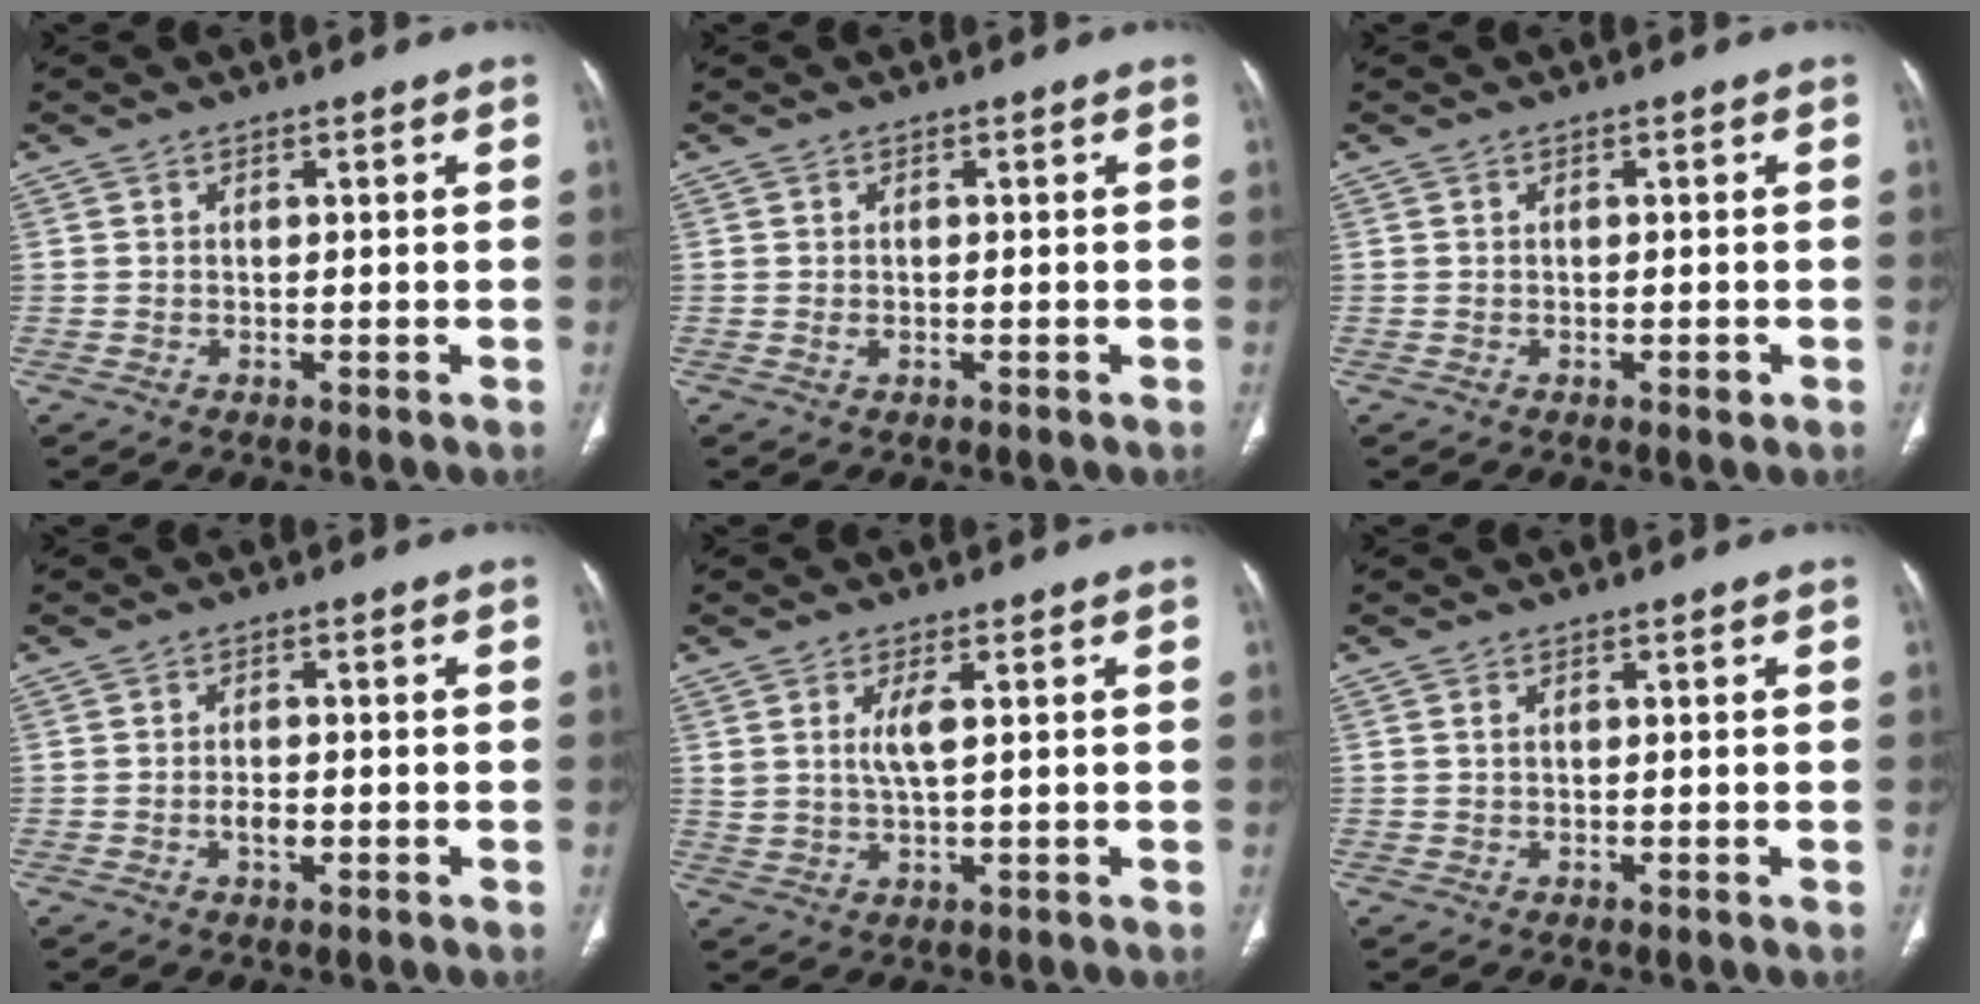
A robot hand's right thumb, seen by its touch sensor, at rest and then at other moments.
{"total": 0.6, "force": [-0.2, 0.2, 0.4], "torque": [-0.011, 0.001, -0.003]}
{"total": 1.0, "force": [-0.5, 0.4, 0.7], "torque": [-0.009, -0.002, -0.007]}
{"total": 2.4, "force": [-0.8, 1.3, 1.9], "torque": [-0.030, 0.003, -0.015]}
{"total": 4.1, "force": [1.2, 1.0, 3.8], "torque": [-0.080, -0.010, 0.029]}
{"total": 0.5, "force": [0.2, 0.3, 0.4], "torque": [-0.010, 0.003, 0.004]}